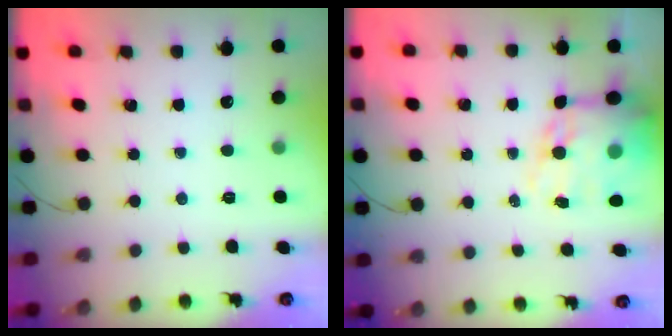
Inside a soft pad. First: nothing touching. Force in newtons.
{"total": 14.9, "press": 14.4, "slide": 3.7}